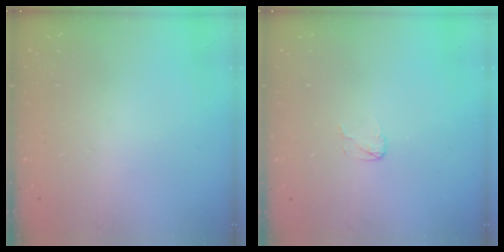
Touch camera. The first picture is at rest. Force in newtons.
{"total": 2.7, "press": 2.7, "slide": 0.2}